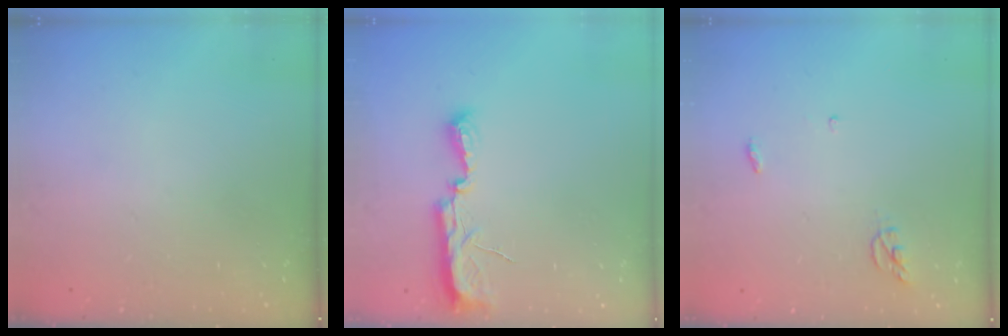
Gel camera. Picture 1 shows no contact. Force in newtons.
{"total": 8.1, "press": 8.0, "slide": 0.8}
{"total": 4.3, "press": 4.3, "slide": 0.3}